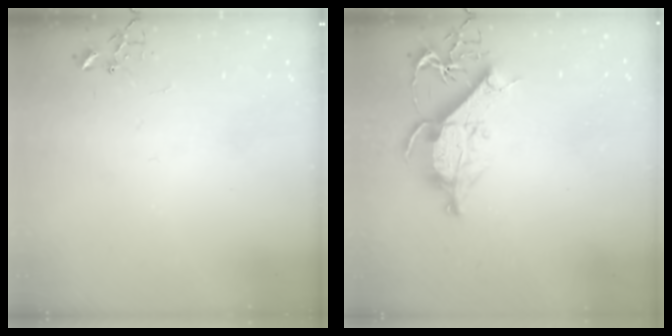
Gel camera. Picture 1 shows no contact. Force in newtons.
{"total": 11.0, "press": 11.0, "slide": 1.3}